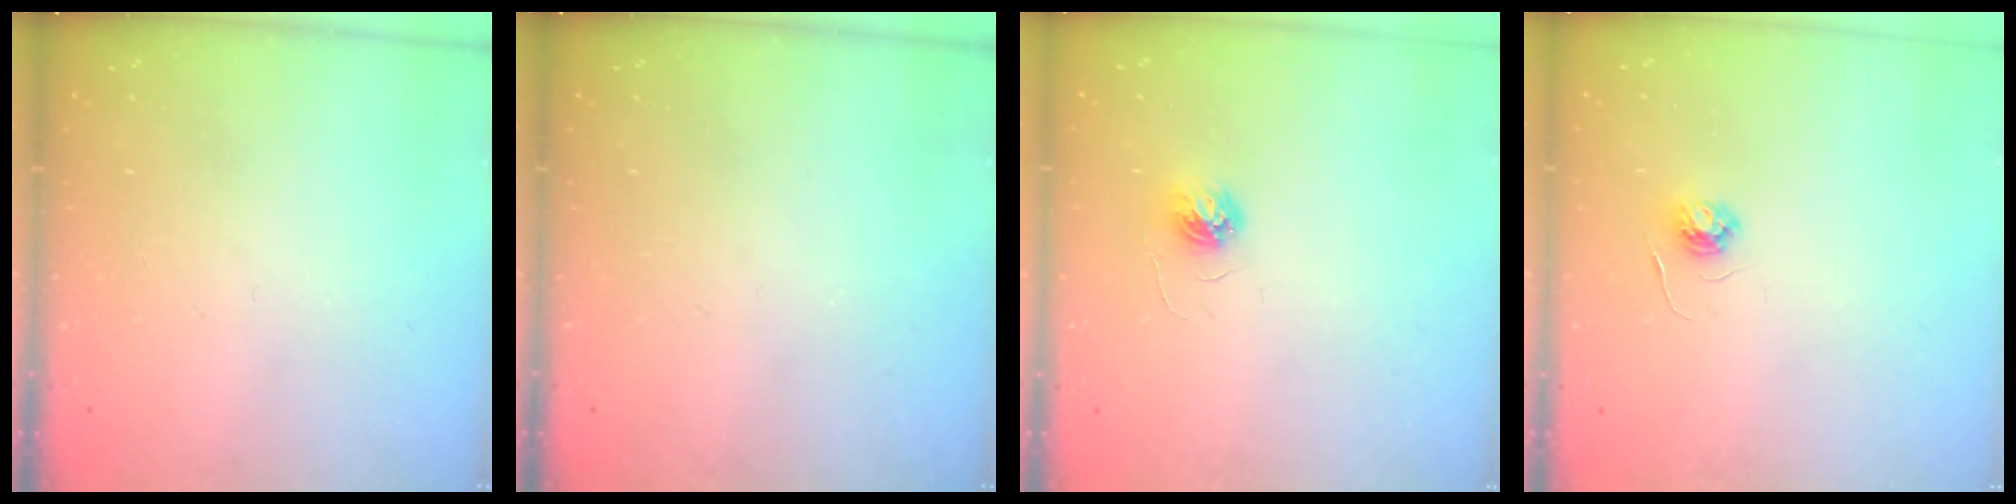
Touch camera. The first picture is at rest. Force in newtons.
{"total": 0.0}
{"total": 3.7, "press": 3.7, "slide": 0.3}
{"total": 3.8, "press": 3.8, "slide": 0.4}